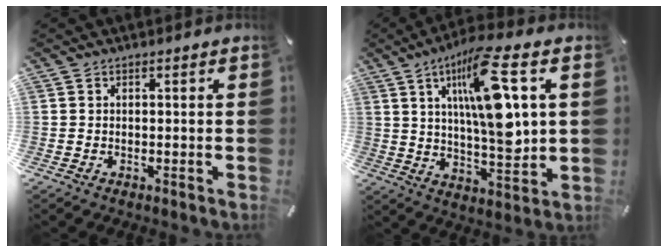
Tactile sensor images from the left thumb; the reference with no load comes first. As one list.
[{"total": 18.8, "force": [6.6, 5.8, 16.6], "torque": [-0.300, -0.027, 0.096]}]